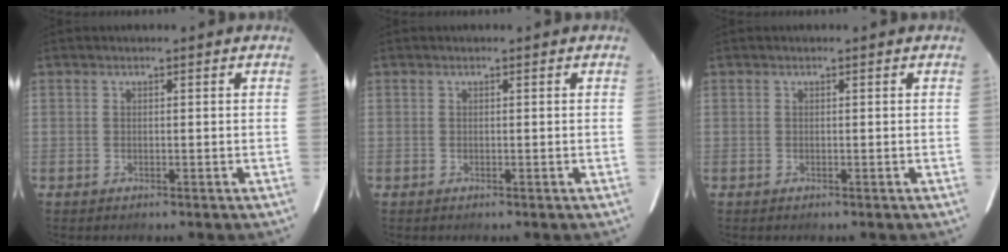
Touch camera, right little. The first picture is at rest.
{"total": 0.0}
{"total": 0.0}